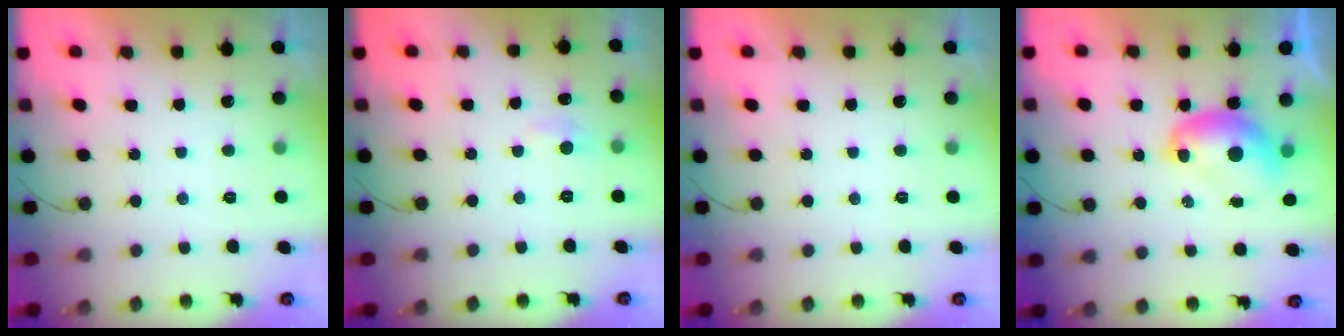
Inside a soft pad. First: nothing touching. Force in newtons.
{"total": 5.7, "press": 5.6, "slide": 0.9}
{"total": 0.0}
{"total": 8.0, "press": 7.9, "slide": 1.1}